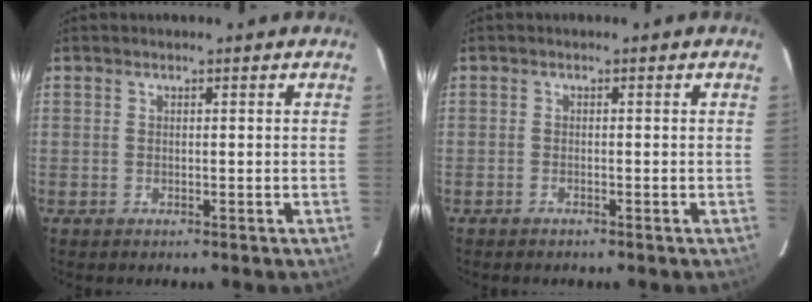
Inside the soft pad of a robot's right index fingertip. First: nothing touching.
{"total": 0.8, "force": [-0.8, 0.3, 0.1], "torque": [-0.009, 0.002, -0.016]}